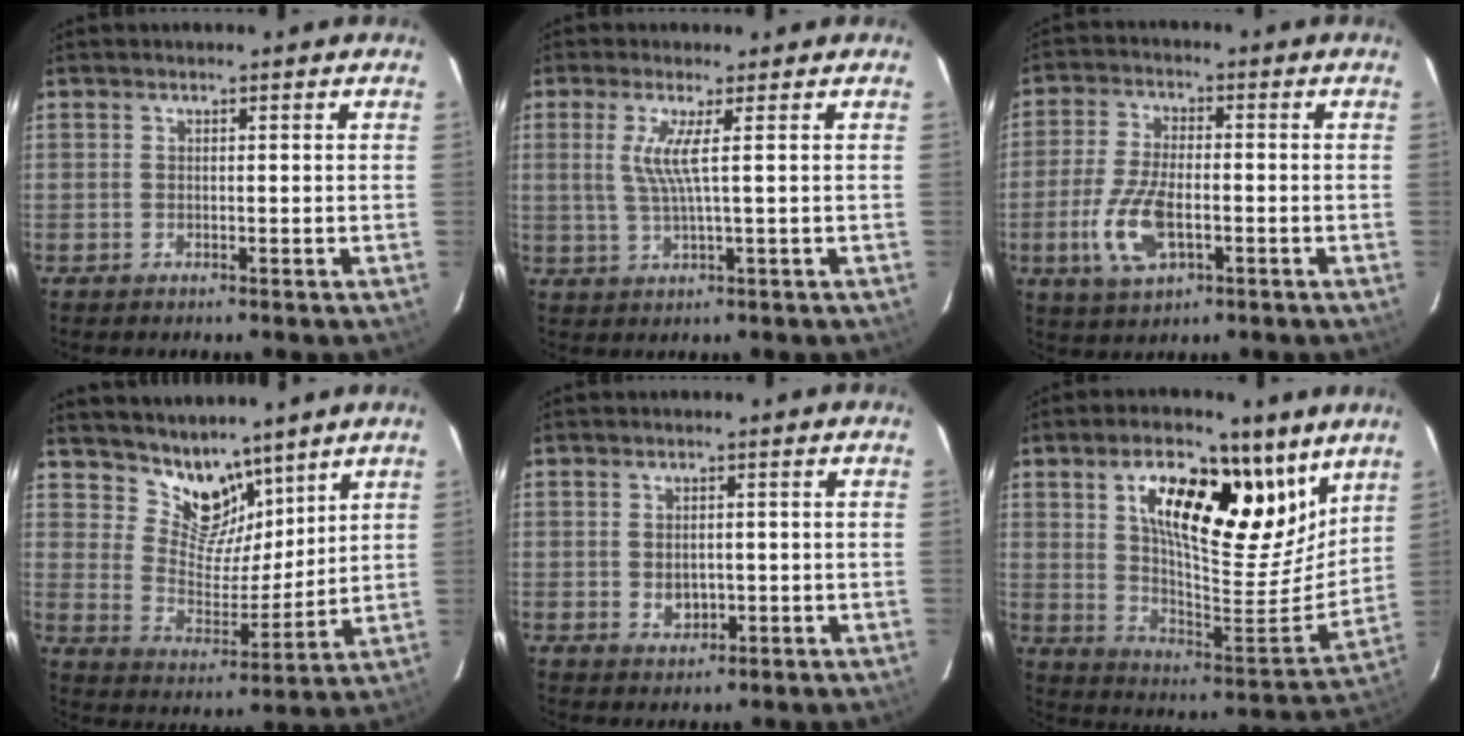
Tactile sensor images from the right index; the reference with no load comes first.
{"total": 4.6, "force": [1.1, -0.6, 4.4], "torque": [-0.085, -0.005, 0.022]}
{"total": 10.3, "force": [-3.1, 4.6, 8.7], "torque": [-0.191, -0.007, -0.056]}
{"total": 10.6, "force": [8.4, 5.6, 3.4], "torque": [-0.060, 0.001, 0.157]}
{"total": 3.5, "force": [-0.4, 2.7, 2.2], "torque": [-0.036, -0.003, -0.002]}
{"total": 22.7, "force": [12.4, 9.3, 16.6], "torque": [-0.261, 0.006, 0.210]}